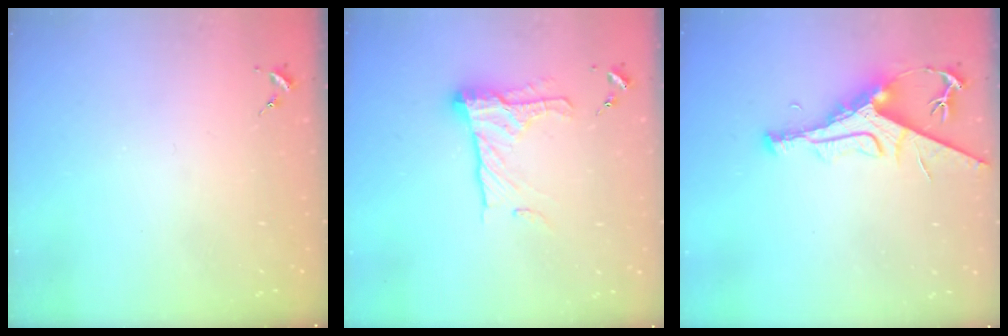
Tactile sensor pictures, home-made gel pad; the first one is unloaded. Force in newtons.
{"total": 16.1, "press": 16.1, "slide": 1.1}
{"total": 10.5, "press": 10.4, "slide": 1.3}